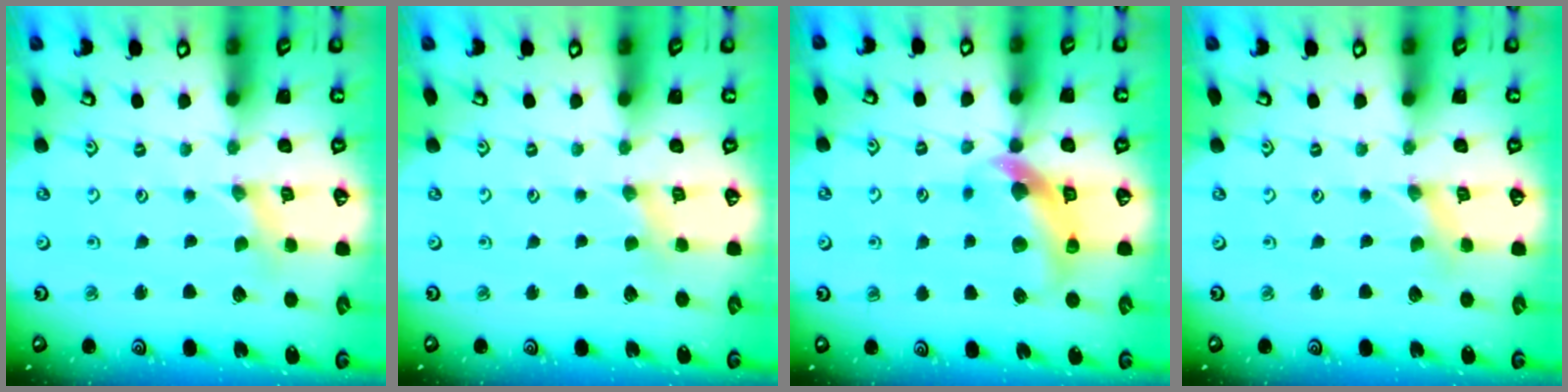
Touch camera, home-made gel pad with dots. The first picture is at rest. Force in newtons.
{"total": 1.8, "press": 1.8, "slide": 0.2}
{"total": 9.9, "press": 9.8, "slide": 1.6}
{"total": 0.0}